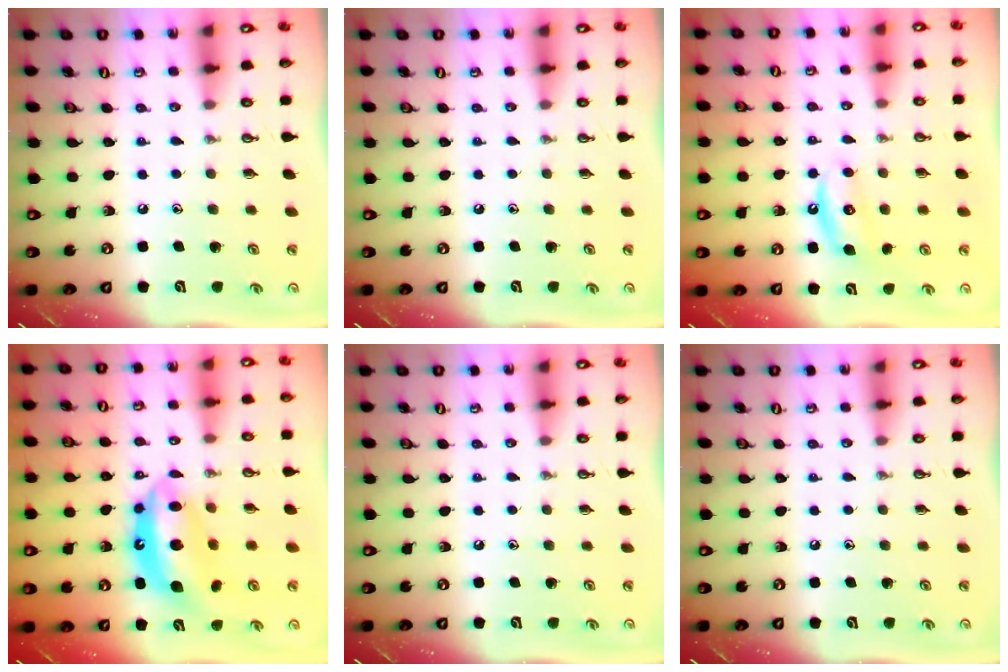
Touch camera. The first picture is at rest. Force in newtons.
{"total": 0.0}
{"total": 5.7, "press": 5.6, "slide": 1.1}
{"total": 13.2, "press": 13.0, "slide": 1.9}
{"total": 0.0}
{"total": 0.0}